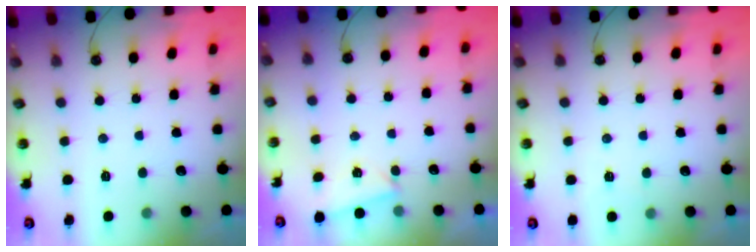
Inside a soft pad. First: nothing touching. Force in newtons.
{"total": 2.0, "press": 1.9, "slide": 0.7}
{"total": 2.4, "press": 2.4, "slide": 0.4}